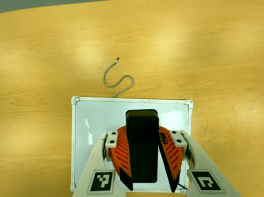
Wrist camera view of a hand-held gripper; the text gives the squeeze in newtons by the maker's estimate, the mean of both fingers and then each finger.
{"total": 10.7, "left": 10.0, "right": 11.5}